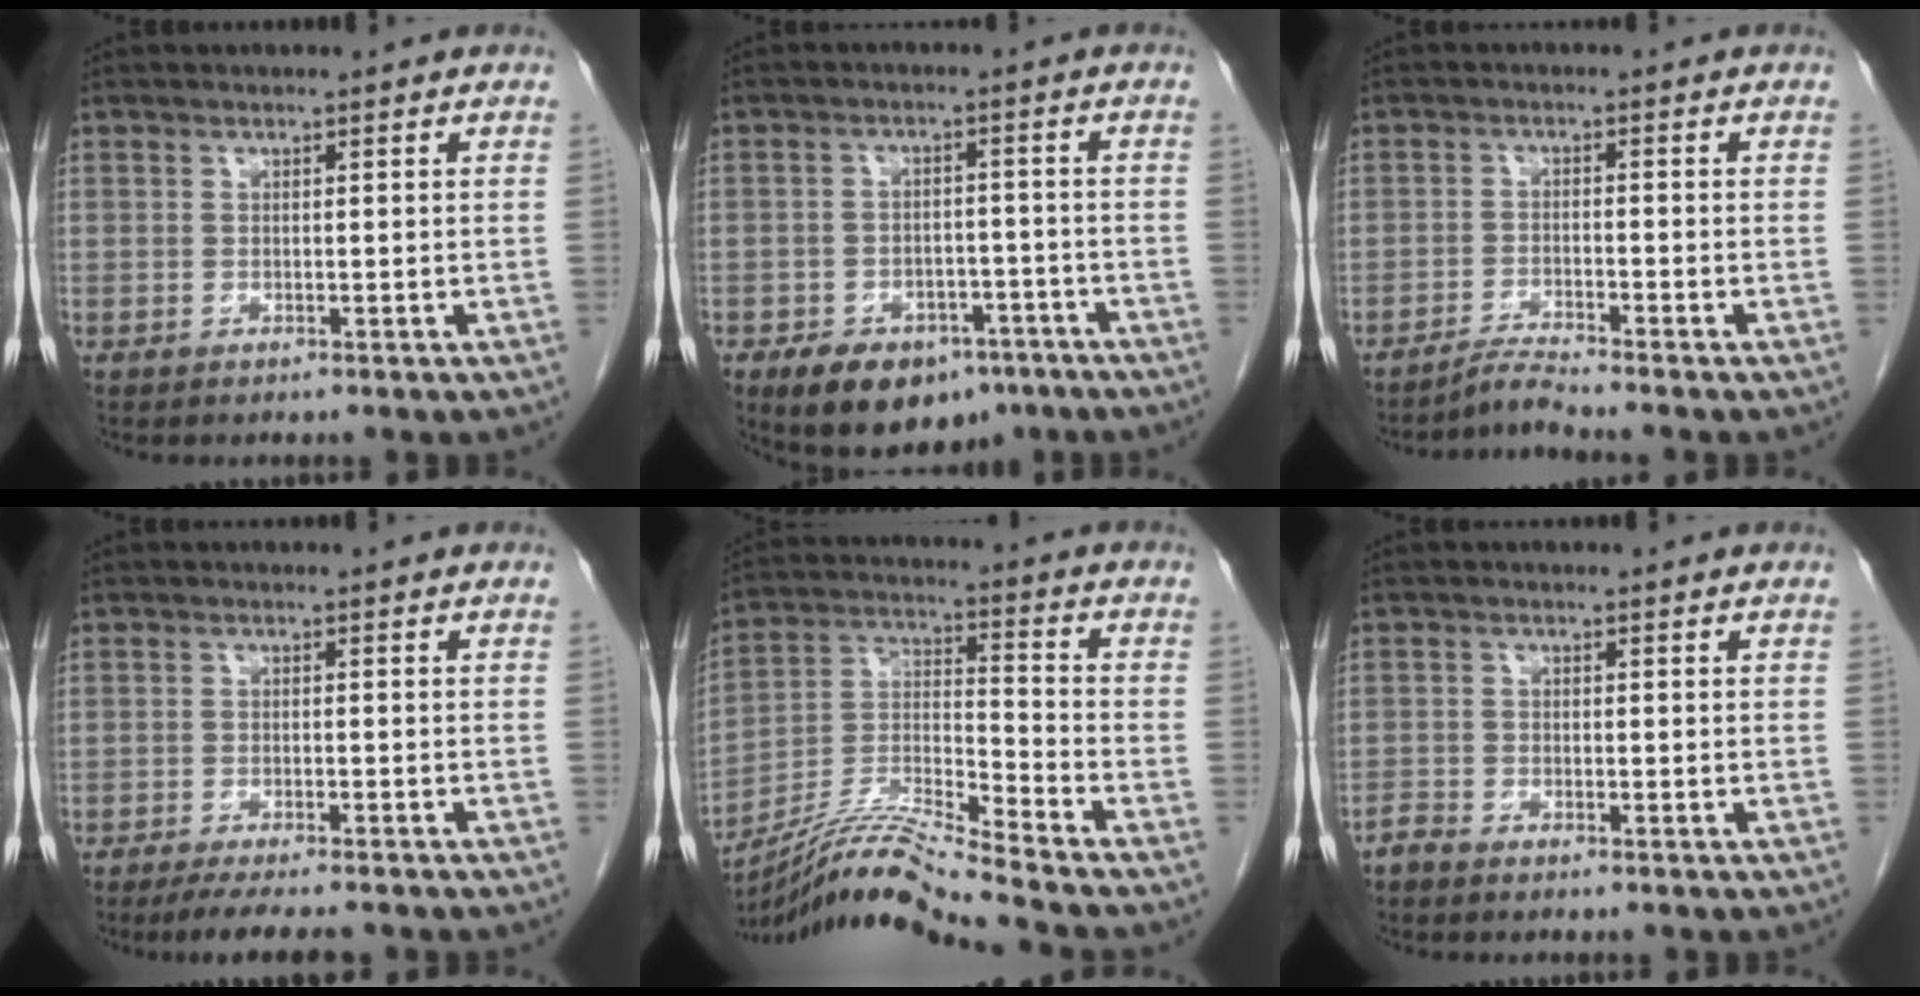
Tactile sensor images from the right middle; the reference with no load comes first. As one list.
[{"total": 11.2, "force": [-7.4, 6.4, 5.6], "torque": [-0.080, 0.006, -0.107]}, {"total": 2.9, "force": [-2.6, -1.3, 0.0], "torque": [0.003, -0.017, -0.051]}, {"total": 7.5, "force": [-6.4, 0.7, 3.8], "torque": [-0.057, -0.017, -0.098]}, {"total": 12.4, "force": [-11.2, -2.4, 4.6], "torque": [-0.086, -0.002, -0.210]}, {"total": 1.4, "force": [-1.4, 0.1, 0.2], "torque": [-0.002, -0.001, -0.027]}]